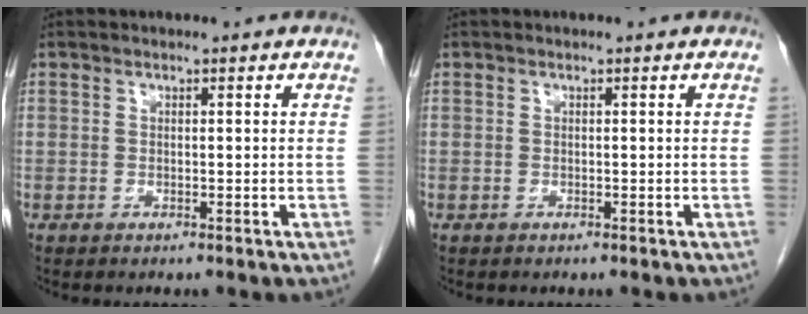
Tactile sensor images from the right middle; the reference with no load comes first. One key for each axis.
{"total": 0.0}